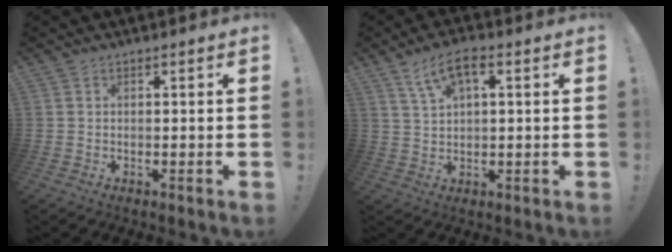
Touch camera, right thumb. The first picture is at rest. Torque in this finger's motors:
{"motor_torque": [0.01, 0.01, 0.07, 0.07, 0.21]}